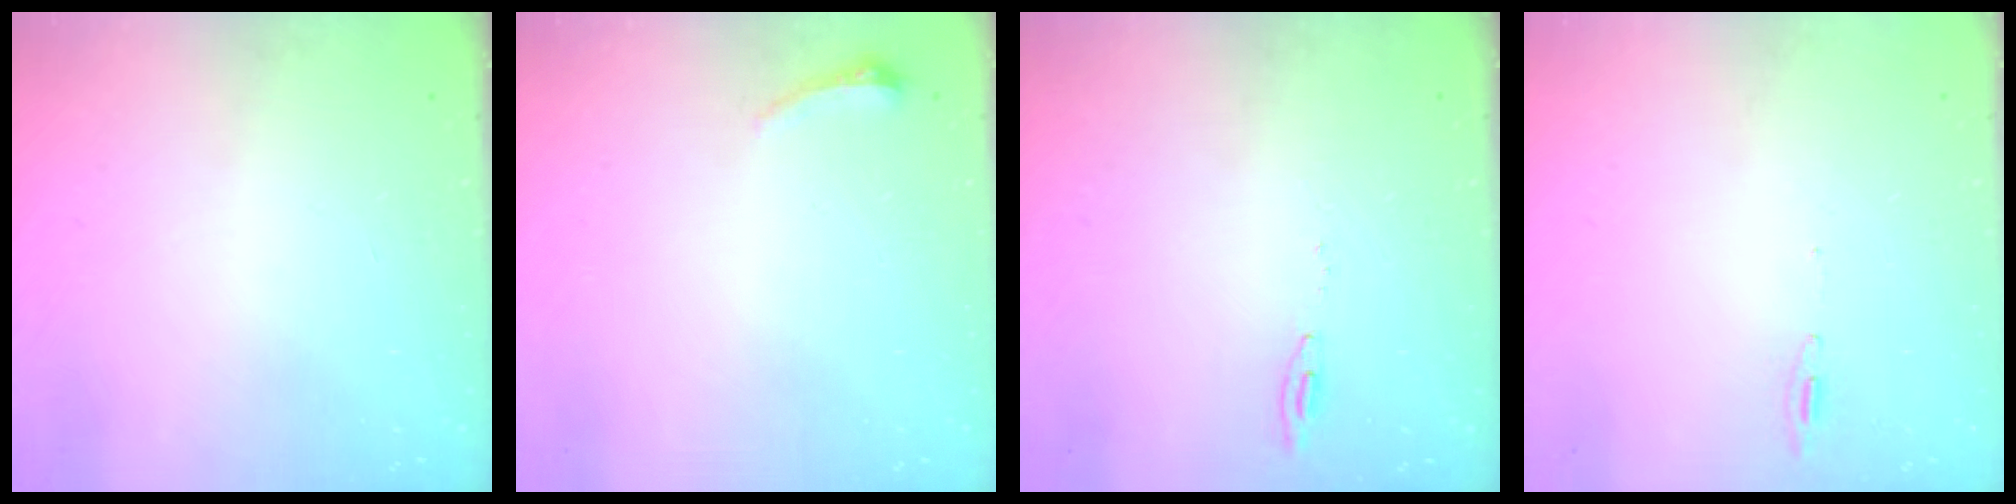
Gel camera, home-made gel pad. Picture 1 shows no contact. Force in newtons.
{"total": 4.2, "press": 3.9, "slide": 1.7}
{"total": 5.2, "press": 5.2, "slide": 0.5}
{"total": 4.8, "press": 4.6, "slide": 1.6}